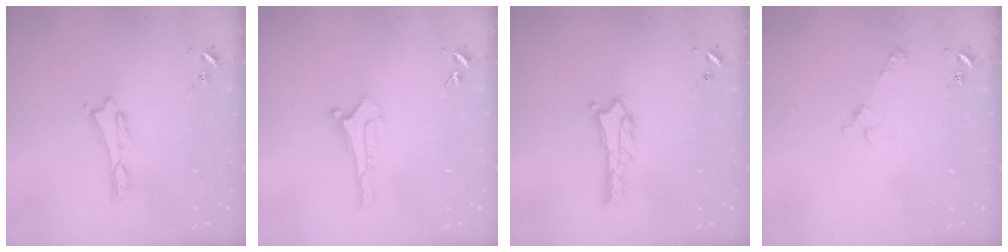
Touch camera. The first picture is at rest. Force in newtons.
{"total": 0.0}
{"total": 1.3, "press": 1.2, "slide": 0.1}
{"total": 3.3, "press": 3.3, "slide": 0.4}